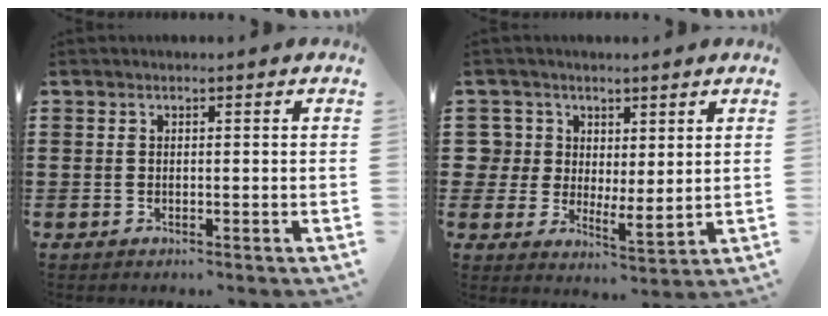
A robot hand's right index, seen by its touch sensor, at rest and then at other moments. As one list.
[{"total": 4.4, "force": [2.5, 3.6, 0.4], "torque": [-0.024, 0.007, 0.047]}]